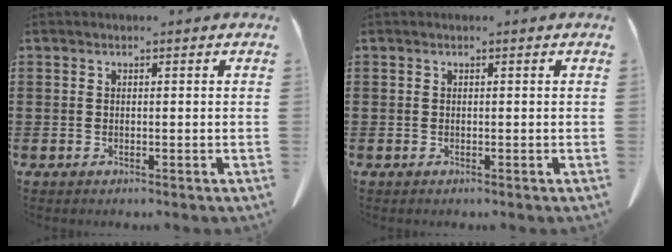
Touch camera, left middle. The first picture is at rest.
{"total": 0.0}